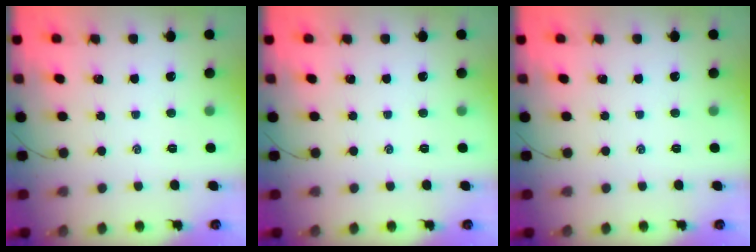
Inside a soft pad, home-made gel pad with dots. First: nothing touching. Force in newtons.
{"total": 0.0}
{"total": 0.0}